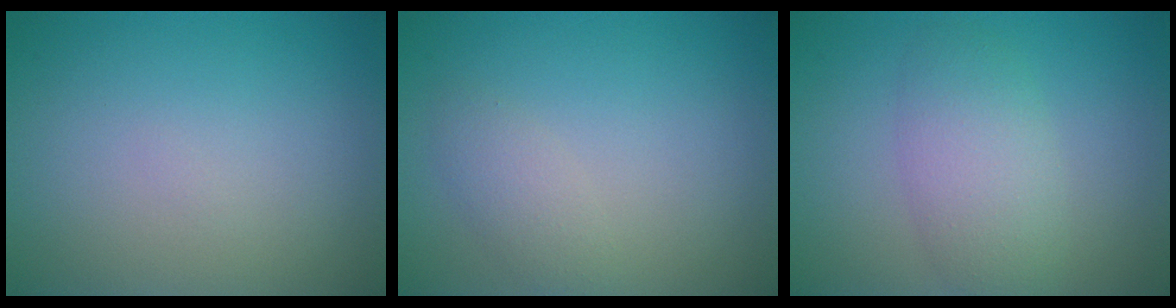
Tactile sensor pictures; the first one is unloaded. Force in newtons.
{"total": 1.7, "press": 1.7, "slide": 0.1}
{"total": 4.0, "press": 3.9, "slide": 0.2}